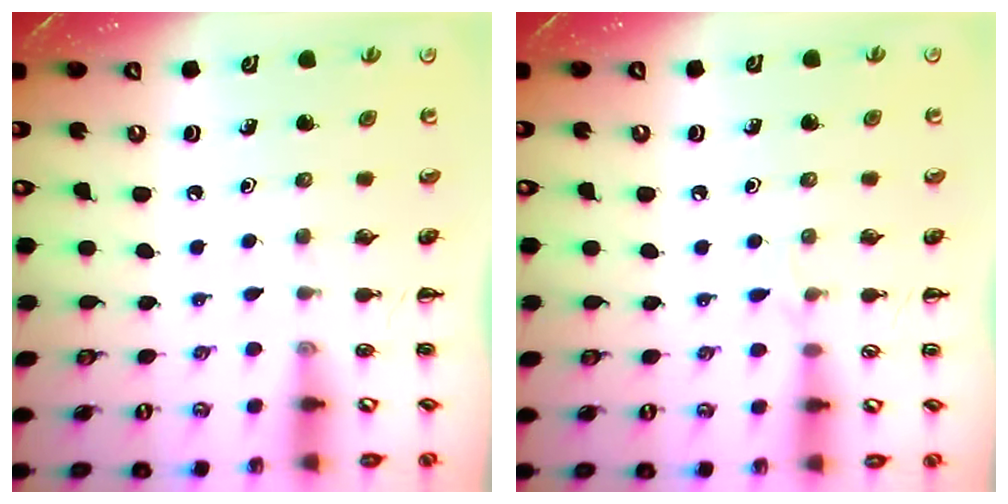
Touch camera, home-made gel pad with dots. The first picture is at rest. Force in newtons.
{"total": 3.8, "press": 3.5, "slide": 1.5}